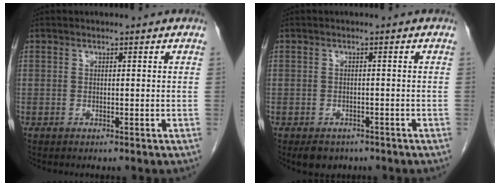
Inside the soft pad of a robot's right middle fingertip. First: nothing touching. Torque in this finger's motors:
{"motor_torque": [0.01, -0.01, 0.00, 0.00]}